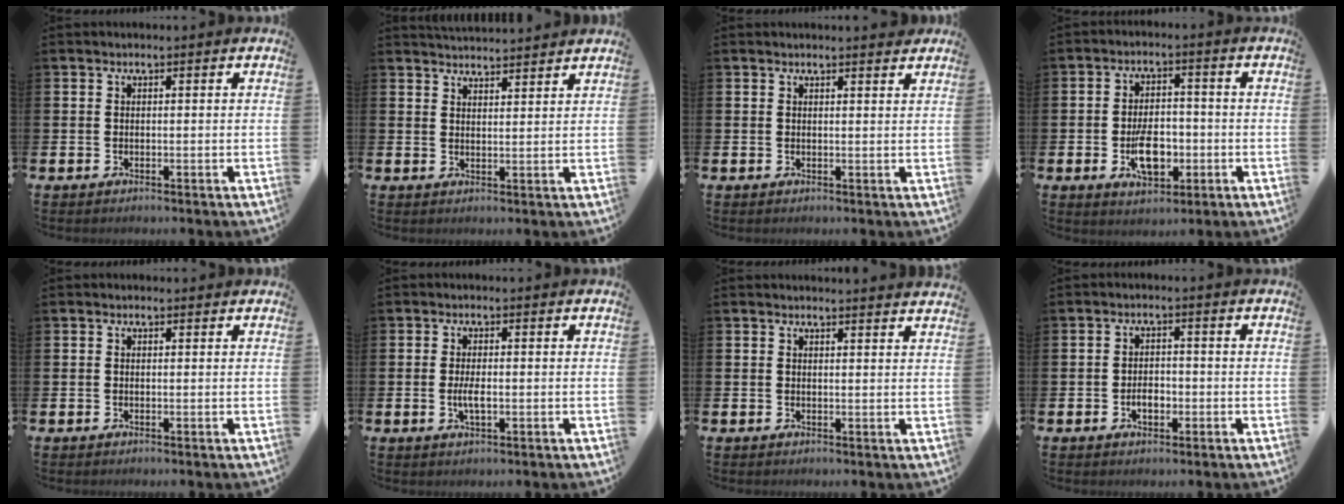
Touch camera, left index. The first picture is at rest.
{"total": 3.4, "force": [3.4, 0.1, 0.0], "torque": [-0.008, -0.020, 0.063]}
{"total": 1.3, "force": [1.3, 0.0, 0.1], "torque": [0.005, -0.006, 0.022]}
{"total": 6.4, "force": [-1.7, 3.5, 5.0], "torque": [-0.084, 0.007, -0.032]}
{"total": 0.0}
{"total": 2.6, "force": [-0.3, 0.9, 2.4], "torque": [-0.044, -0.001, -0.005]}
{"total": 1.5, "force": [1.5, -0.2, -0.1], "torque": [0.003, -0.012, 0.026]}
{"total": 2.7, "force": [-0.9, 1.7, 1.9], "torque": [-0.029, 0.000, -0.021]}